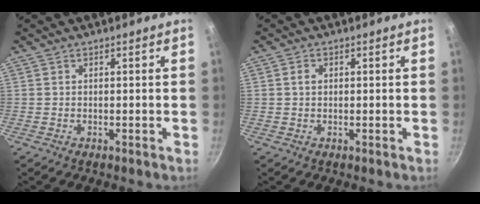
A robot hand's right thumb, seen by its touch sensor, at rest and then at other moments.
{"total": 1.6, "force": [0.4, 1.3, 1.0], "torque": [-0.014, 0.006, 0.005]}